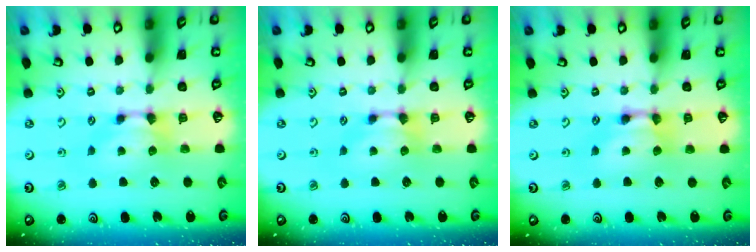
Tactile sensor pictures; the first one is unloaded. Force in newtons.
{"total": 0.0}
{"total": 2.1, "press": 2.1, "slide": 0.1}